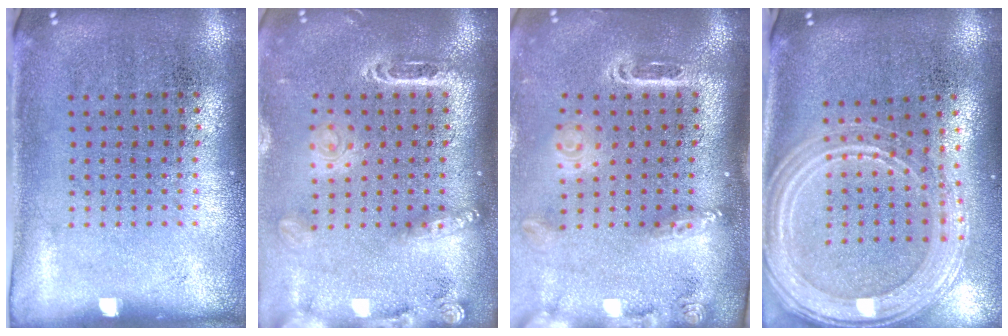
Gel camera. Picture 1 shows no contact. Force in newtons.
{"total": 2.4, "press": 1.9, "slide": 1.5}
{"total": 2.6, "press": 1.9, "slide": 1.8}
{"total": 2.3, "press": 2.0, "slide": 1.1}